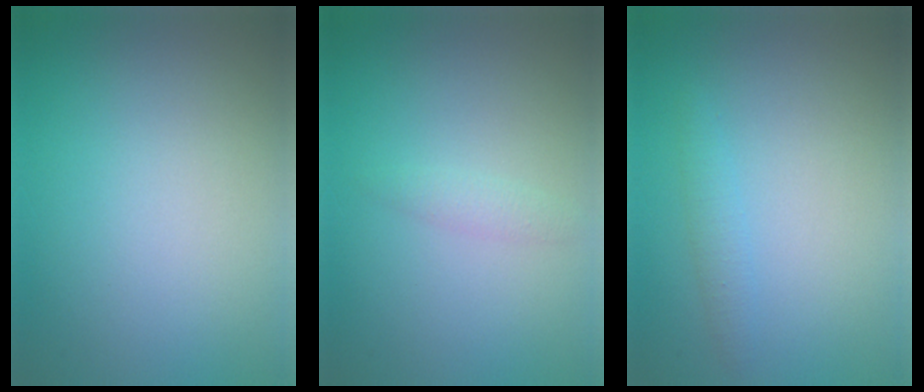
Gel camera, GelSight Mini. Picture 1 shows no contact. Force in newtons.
{"total": 1.0, "press": 1.0, "slide": 0.1}
{"total": 1.2, "press": 1.2, "slide": 0.1}